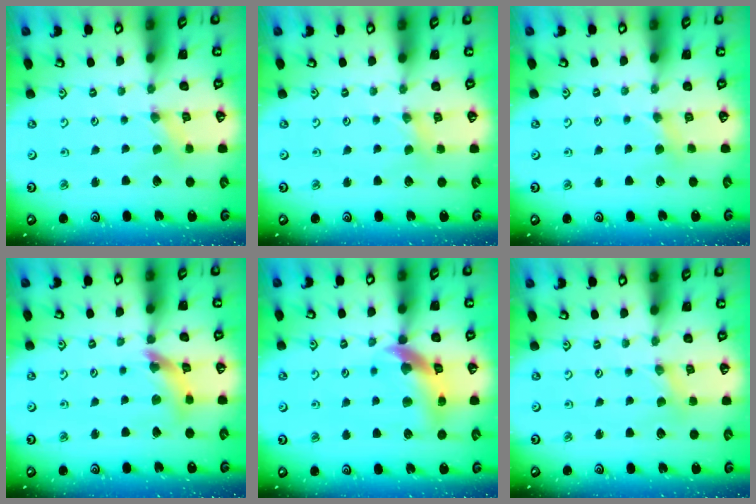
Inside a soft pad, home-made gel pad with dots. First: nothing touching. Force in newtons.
{"total": 2.1, "press": 2.0, "slide": 0.4}
{"total": 2.5, "press": 2.5, "slide": 0.4}
{"total": 9.8, "press": 9.7, "slide": 0.9}
{"total": 12.8, "press": 12.7, "slide": 1.9}
{"total": 1.1, "press": 1.1, "slide": 0.2}